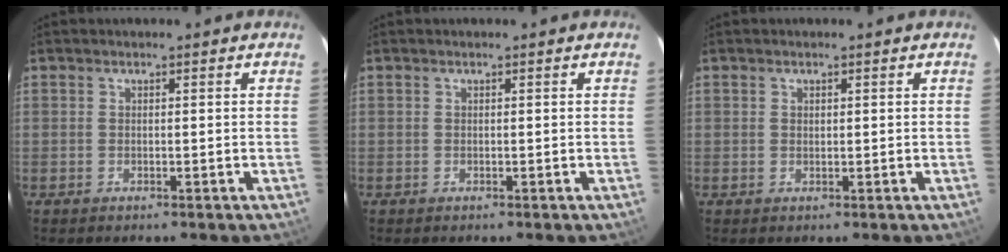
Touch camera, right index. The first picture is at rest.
{"total": 0.0}
{"total": 0.6, "force": [0.3, 0.4, 0.2], "torque": [-0.004, 0.002, 0.005]}